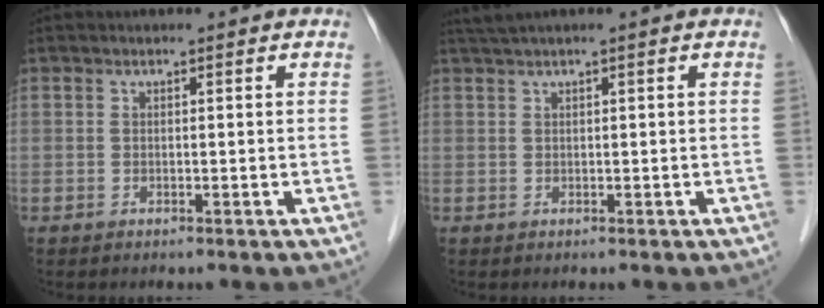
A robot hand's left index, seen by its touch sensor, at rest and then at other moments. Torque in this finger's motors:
{"motor_torque": [-0.13, -0.16, -0.45, 0.01]}